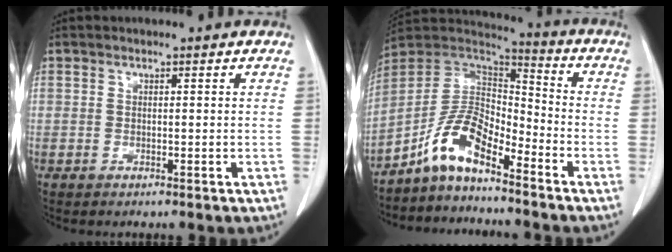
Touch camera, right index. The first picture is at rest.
{"total": 9.7, "force": [-6.6, 3.2, 6.3], "torque": [-0.134, 0.029, -0.128]}